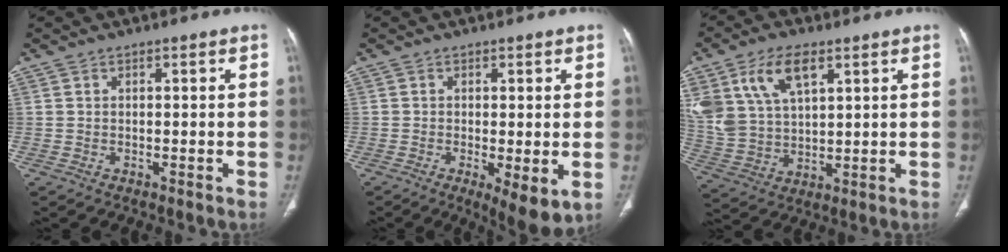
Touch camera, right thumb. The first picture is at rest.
{"total": 6.8, "force": [-1.7, 2.0, 6.3], "torque": [-0.099, -0.023, -0.024]}
{"total": 14.5, "force": [7.0, 8.0, 9.9], "torque": [-0.190, -0.015, 0.146]}